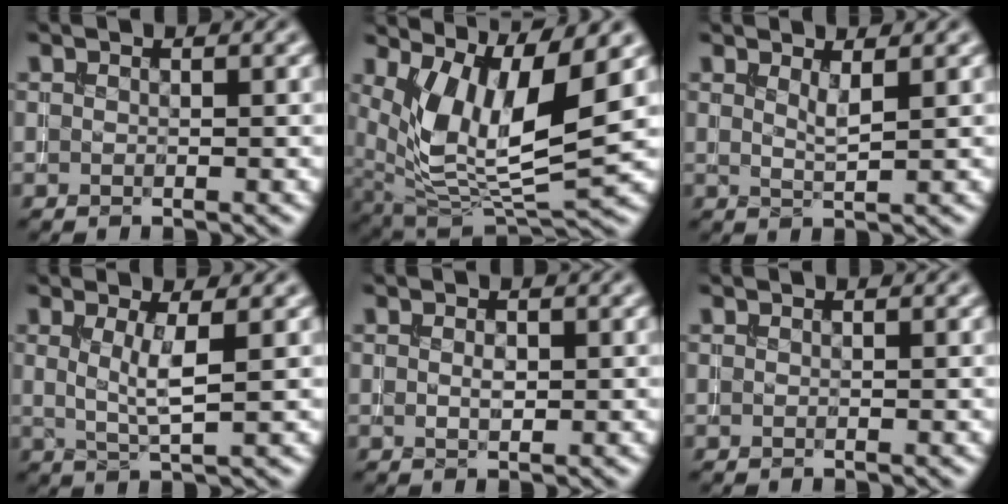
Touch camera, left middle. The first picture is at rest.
{"total": 9.5, "force": [3.1, 3.5, 8.3], "torque": [-0.160, -0.015, 0.061]}
{"total": 1.5, "force": [0.9, 0.3, 1.2], "torque": [-0.020, -0.005, 0.015]}
{"total": 3.1, "force": [0.6, 0.6, 3.0], "torque": [-0.060, -0.006, 0.012]}
{"total": 1.1, "force": [0.1, 0.6, 0.9], "torque": [-0.018, -0.001, 0.002]}
{"total": 0.0}